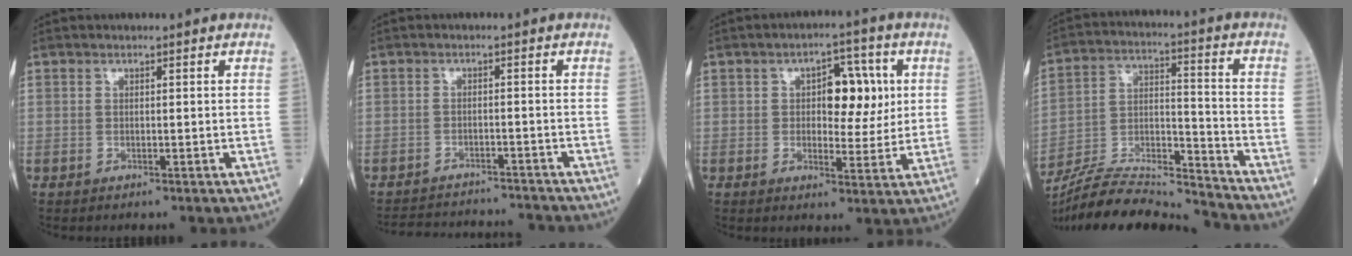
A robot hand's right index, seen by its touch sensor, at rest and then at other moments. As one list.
[{"total": 11.2, "force": [-10.9, 1.2, 2.2], "torque": [-0.040, 0.008, -0.149]}, {"total": 7.5, "force": [1.6, 3.7, 6.4], "torque": [-0.081, 0.012, 0.024]}, {"total": 17.8, "force": [-17.1, 0.1, 5.1], "torque": [-0.096, 0.012, -0.293]}]